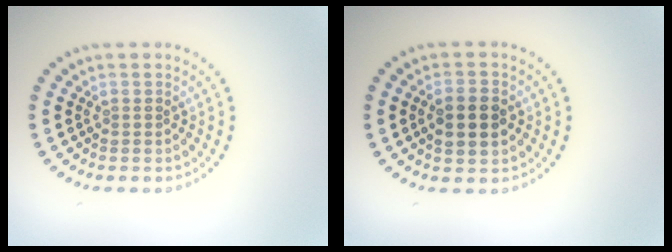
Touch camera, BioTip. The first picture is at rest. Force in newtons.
{"total": 3.5, "press": 3.5, "slide": 0.2}